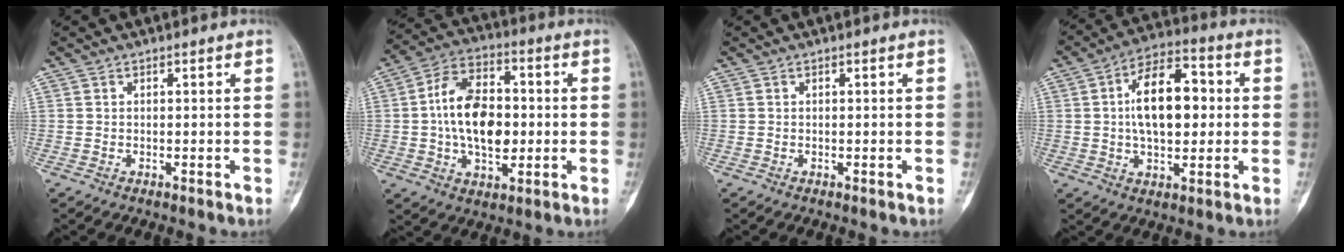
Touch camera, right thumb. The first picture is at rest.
{"total": 15.8, "force": [-0.1, 9.7, 12.5], "torque": [-0.198, 0.019, -0.005]}
{"total": 0.0}
{"total": 15.0, "force": [1.4, 8.2, 12.5], "torque": [-0.181, 0.018, 0.018]}